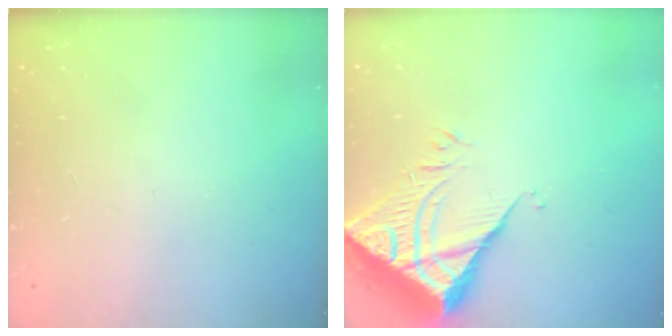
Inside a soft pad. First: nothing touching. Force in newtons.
{"total": 9.0, "press": 8.9, "slide": 0.8}